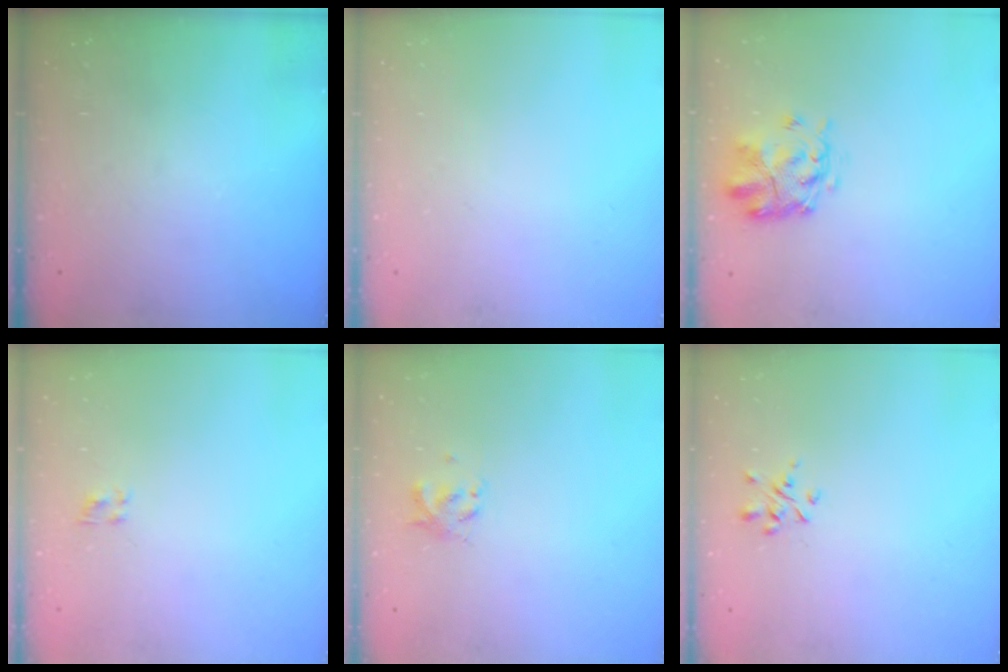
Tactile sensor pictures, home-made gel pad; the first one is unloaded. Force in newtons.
{"total": 0.0}
{"total": 3.8, "press": 3.5, "slide": 1.6}
{"total": 1.1, "press": 0.8, "slide": 0.7}
{"total": 2.8, "press": 2.8, "slide": 0.6}
{"total": 1.8, "press": 1.6, "slide": 0.6}